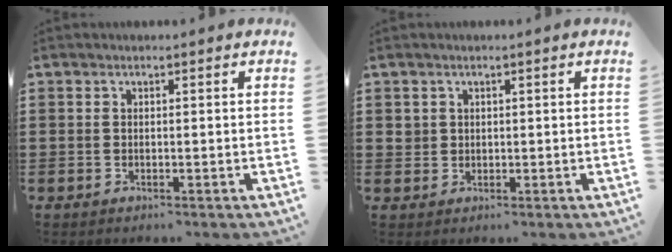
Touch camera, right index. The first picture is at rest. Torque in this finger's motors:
{"motor_torque": [0.10, 0.28, -0.01, 0.00]}